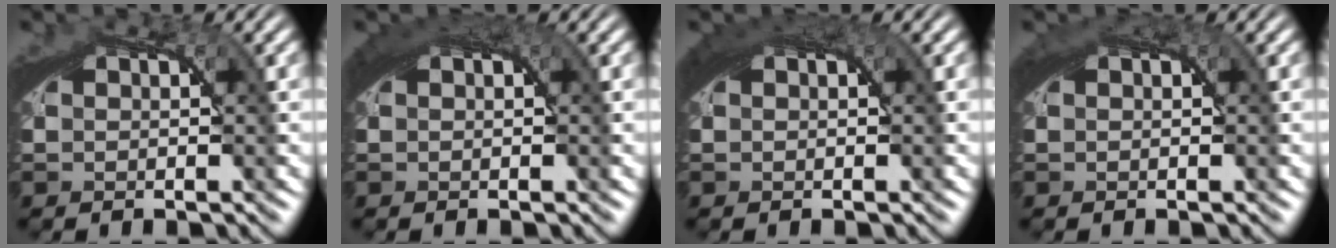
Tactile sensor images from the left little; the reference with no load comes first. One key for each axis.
{"total": 2.2, "fx": 1.1, "fy": 0.5, "fz": 1.8, "tx": -0.020, "ty": 0.010, "tz": 0.014}
{"total": 2.5, "fx": 1.3, "fy": 0.6, "fz": 2.0, "tx": -0.024, "ty": 0.012, "tz": 0.015}
{"total": 1.5, "fx": 0.7, "fy": 0.6, "fz": 1.1, "tx": -0.015, "ty": 0.004, "tz": 0.009}